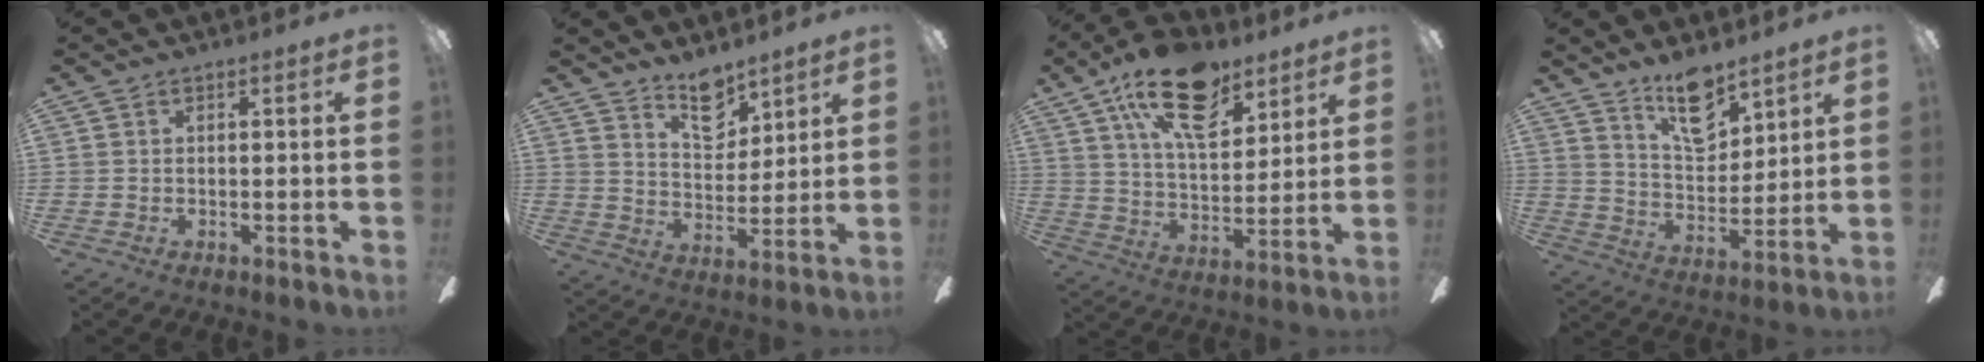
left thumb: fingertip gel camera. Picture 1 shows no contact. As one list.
[{"total": 9.6, "force": [7.4, 4.6, 4.2], "torque": [-0.056, -0.042, 0.131]}, {"total": 19.7, "force": [11.6, 9.9, 12.5], "torque": [-0.203, -0.047, 0.202]}, {"total": 12.4, "force": [9.4, 5.3, 6.1], "torque": [-0.090, -0.055, 0.167]}]